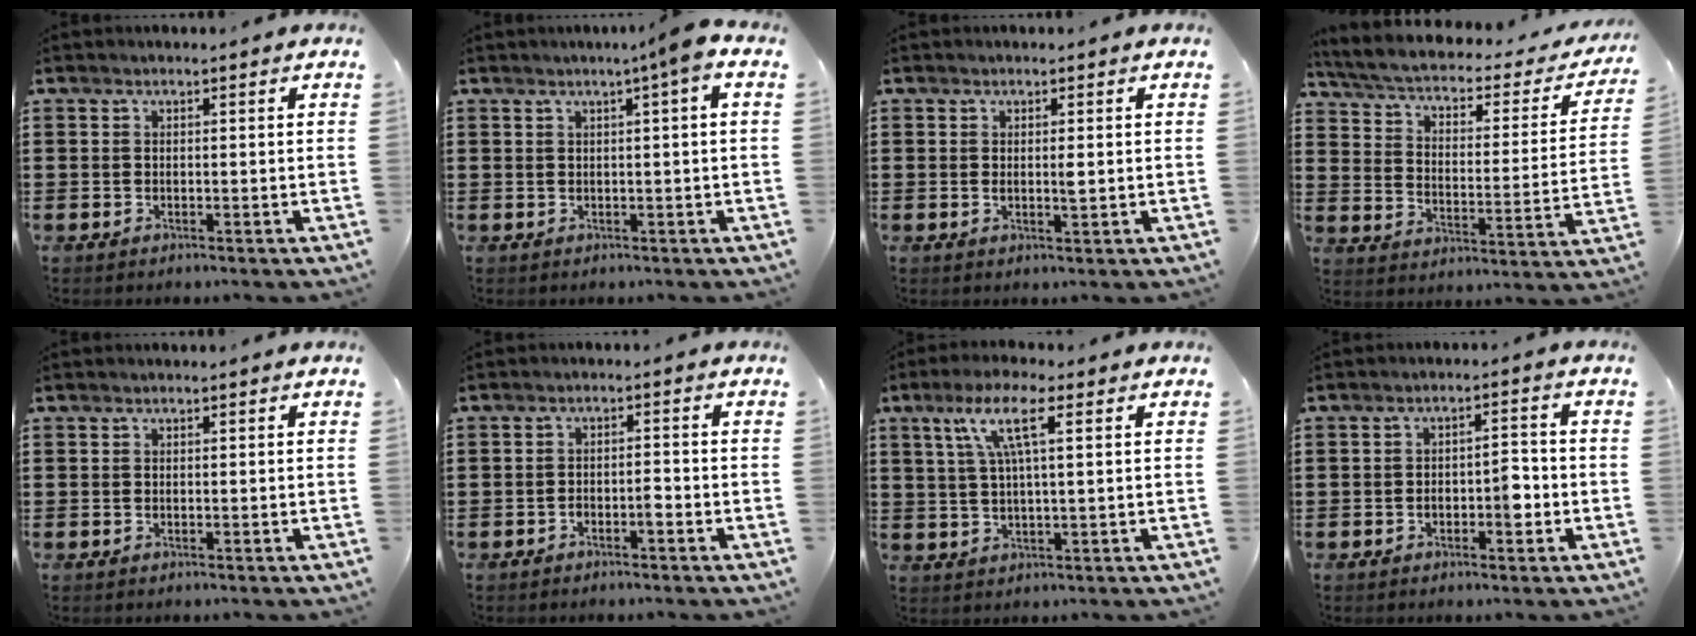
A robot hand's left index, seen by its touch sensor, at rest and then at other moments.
{"total": 2.7, "force": [0.6, -0.4, 2.6], "torque": [-0.047, -0.003, 0.009]}
{"total": 1.5, "force": [0.2, 0.3, 1.4], "torque": [-0.028, 0.000, 0.002]}
{"total": 3.0, "force": [2.0, 0.8, 2.0], "torque": [-0.052, -0.026, 0.025]}
{"total": 0.0}
{"total": 1.9, "force": [-1.4, 0.5, 1.1], "torque": [-0.027, 0.001, -0.028]}
{"total": 7.5, "force": [3.0, 1.6, 6.7], "torque": [-0.137, 0.007, 0.050]}
{"total": 3.7, "force": [-1.1, 1.6, 3.1], "torque": [-0.049, 0.004, -0.024]}